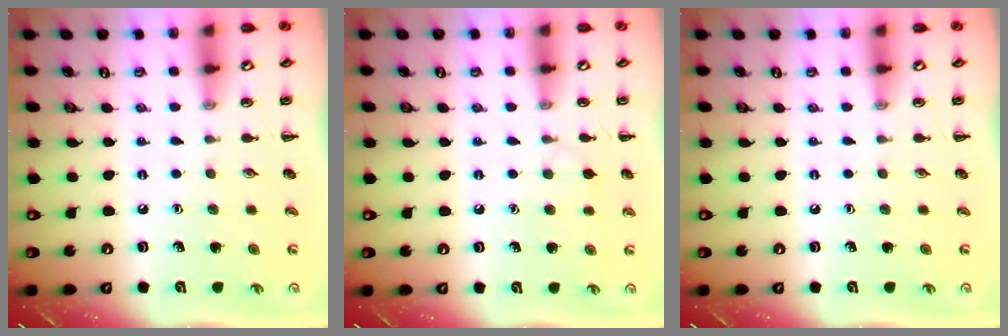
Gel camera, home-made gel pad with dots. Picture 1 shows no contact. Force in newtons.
{"total": 5.5, "press": 5.2, "slide": 1.6}
{"total": 0.0}